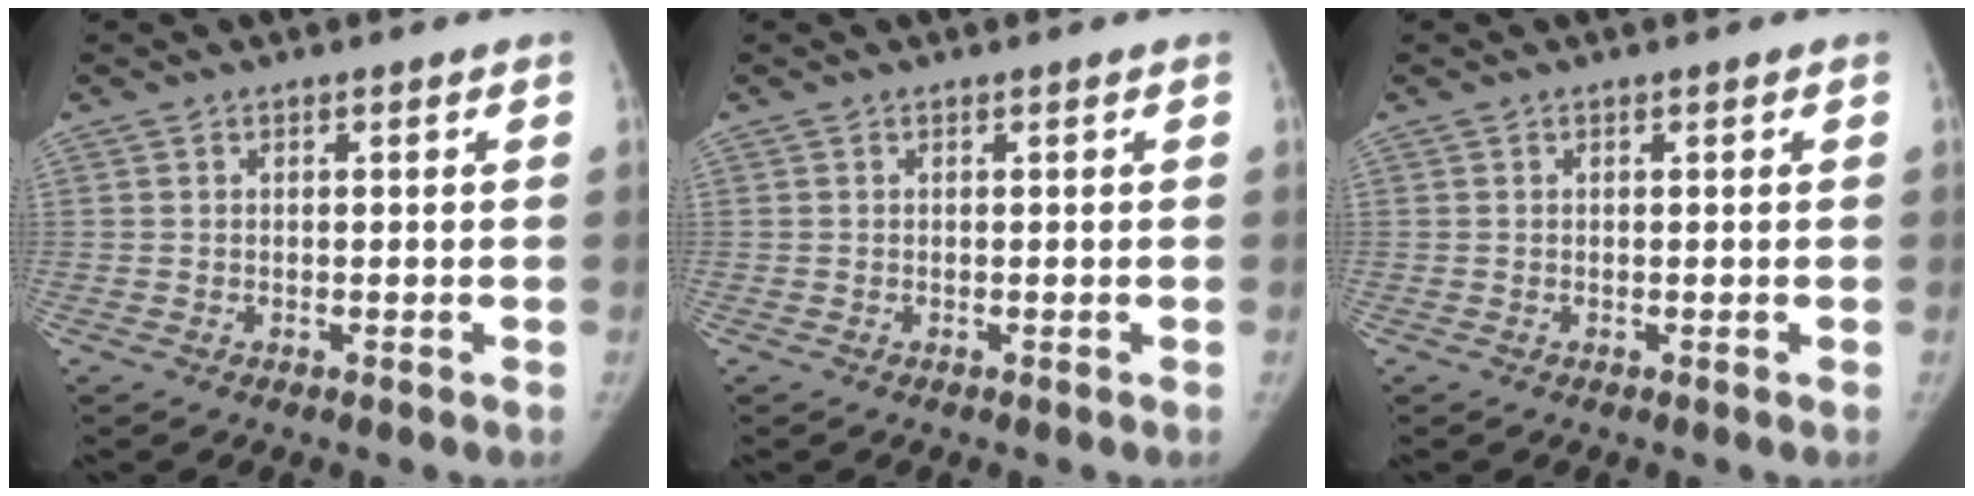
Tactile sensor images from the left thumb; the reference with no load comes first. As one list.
[{"total": 0.0}, {"total": 0.0}]